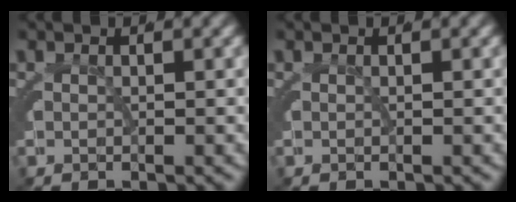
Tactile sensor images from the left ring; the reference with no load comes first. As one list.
[{"total": 0.0}]